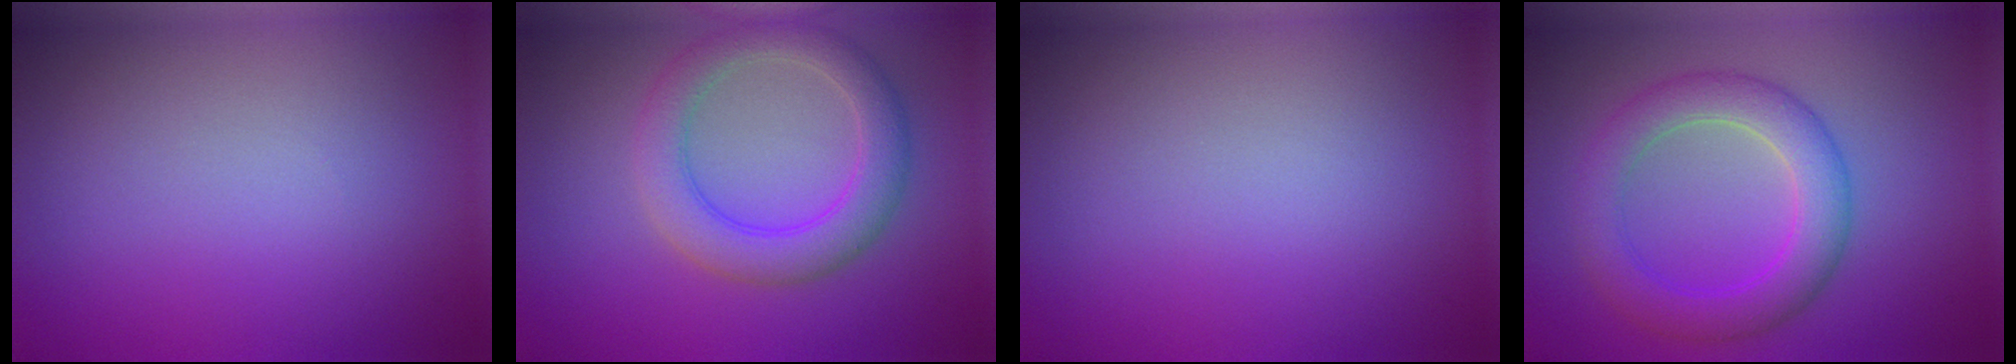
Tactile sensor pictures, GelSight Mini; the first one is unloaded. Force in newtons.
{"total": 4.5, "press": 4.5, "slide": 0.3}
{"total": 0.0}
{"total": 5.0, "press": 5.0, "slide": 0.1}